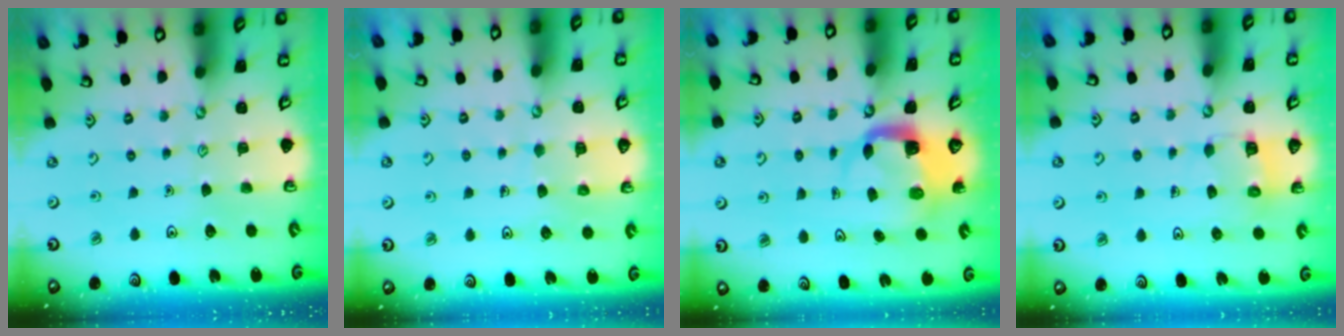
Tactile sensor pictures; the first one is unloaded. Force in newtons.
{"total": 5.6, "press": 5.6, "slide": 0.4}
{"total": 4.0, "press": 3.9, "slide": 0.5}
{"total": 5.0, "press": 5.0, "slide": 0.3}